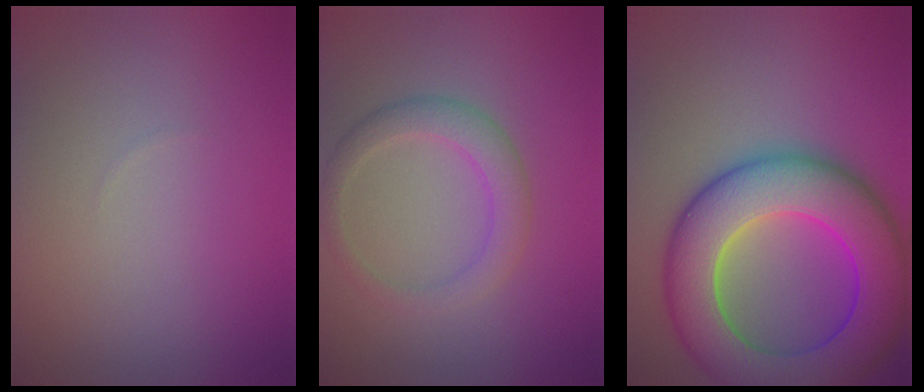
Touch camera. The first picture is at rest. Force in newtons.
{"total": 2.9, "press": 2.9, "slide": 0.2}
{"total": 12.4, "press": 12.4, "slide": 0.2}